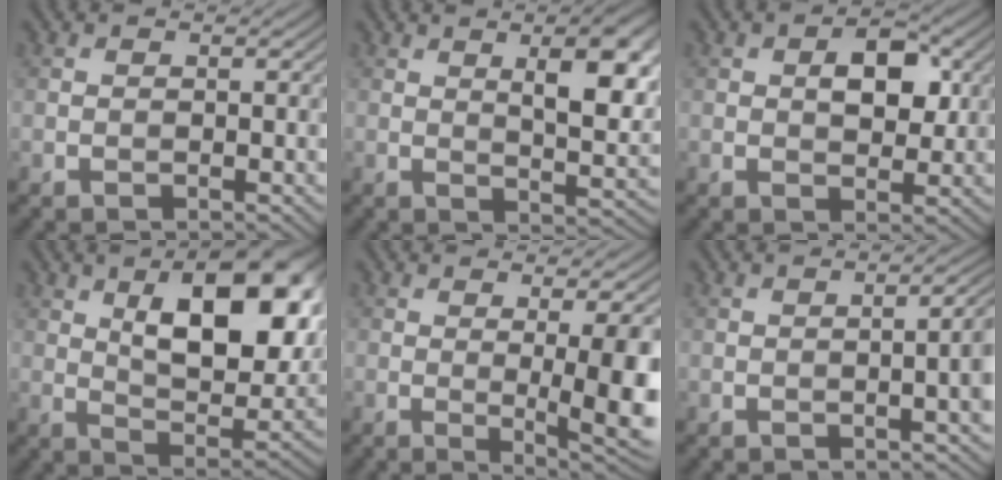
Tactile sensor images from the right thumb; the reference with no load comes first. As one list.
[{"total": 9.4, "force": [2.9, 3.5, 8.2], "torque": [-0.118, 0.003, 0.039]}, {"total": 5.0, "force": [1.0, 2.9, 4.0], "torque": [-0.059, 0.001, 0.014]}, {"total": 15.3, "force": [5.3, 7.2, 12.5], "torque": [-0.178, 0.006, 0.078]}, {"total": 9.2, "force": [-0.1, 2.3, 8.9], "torque": [-0.104, 0.005, -0.003]}, {"total": 4.9, "force": [-0.4, 1.2, 4.7], "torque": [-0.058, 0.007, -0.006]}]